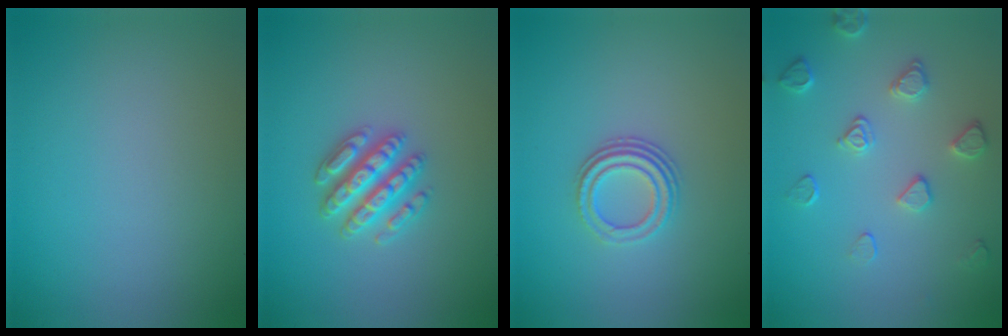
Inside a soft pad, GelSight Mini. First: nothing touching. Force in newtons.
{"total": 3.5, "press": 3.4, "slide": 0.8}
{"total": 3.0, "press": 2.2, "slide": 2.0}
{"total": 2.4, "press": 1.9, "slide": 1.4}